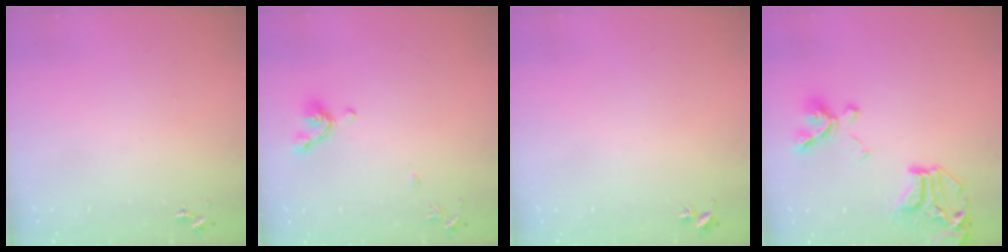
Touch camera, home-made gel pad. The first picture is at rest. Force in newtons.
{"total": 8.4, "press": 8.3, "slide": 1.5}
{"total": 1.8, "press": 1.8, "slide": 0.2}
{"total": 19.6, "press": 19.5, "slide": 2.1}